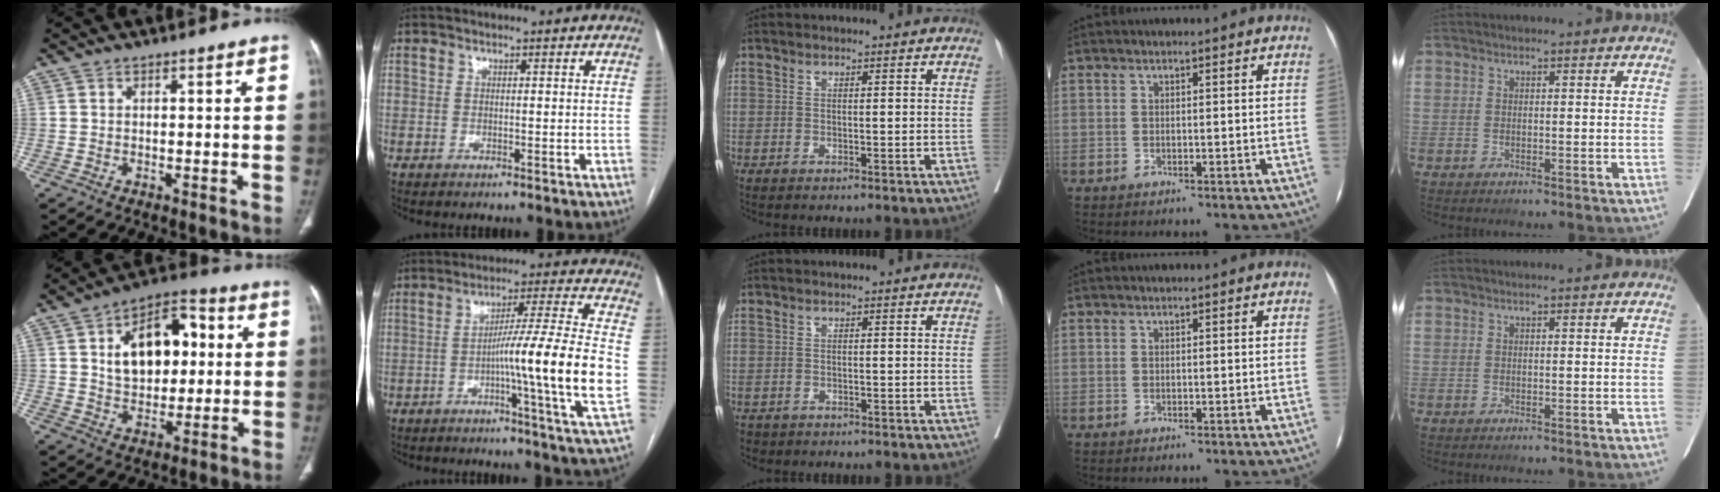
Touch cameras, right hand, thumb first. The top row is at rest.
{"thumb": {"total": 15.7, "force": [3.0, 9.9, 11.8], "torque": [-0.146, 0.015, 0.045]}, "index": {"total": 14.1, "force": [-2.5, -2.1, 13.7], "torque": [-0.219, -0.007, -0.050]}, "middle": {"total": 1.6, "force": [-1.2, 1.1, 0.2], "torque": [-0.006, 0.001, -0.018]}}